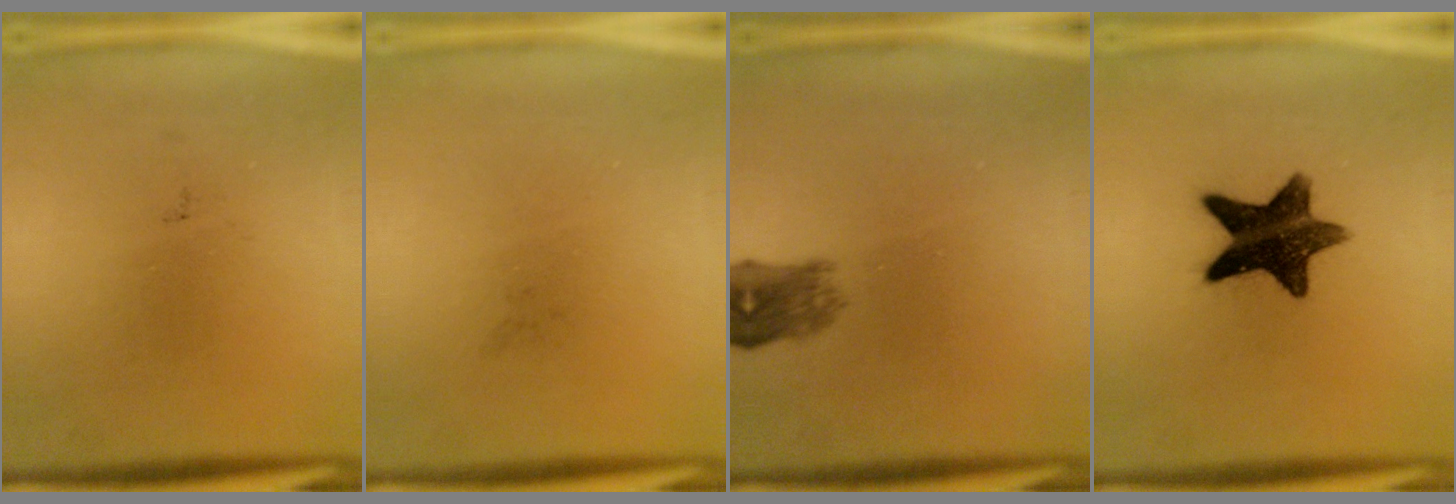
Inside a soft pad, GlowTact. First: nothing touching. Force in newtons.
{"total": 0.0}
{"total": 3.2}
{"total": 13.8}